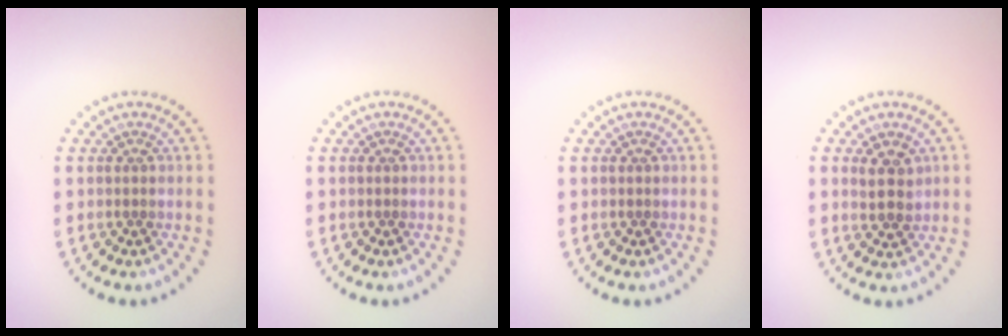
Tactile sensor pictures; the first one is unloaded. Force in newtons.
{"total": 0.0}
{"total": 0.0}
{"total": 2.3, "press": 2.2, "slide": 0.7}